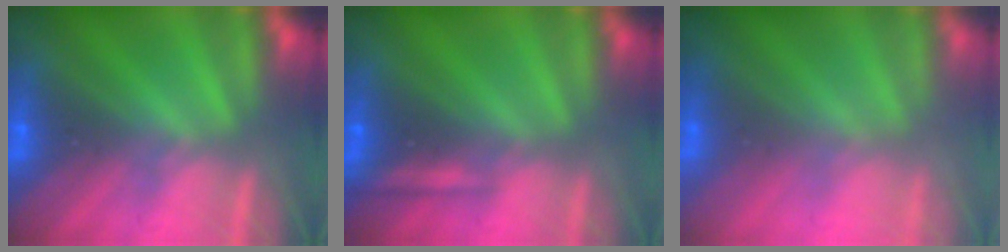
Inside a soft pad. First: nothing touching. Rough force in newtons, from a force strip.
{"total": 2.3}
{"total": 2.9}